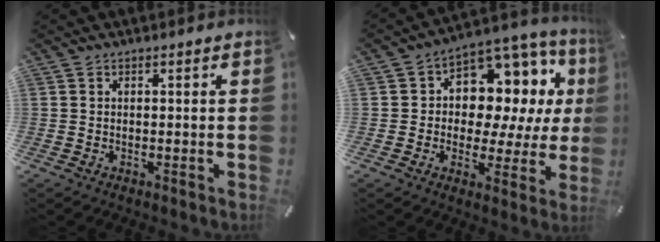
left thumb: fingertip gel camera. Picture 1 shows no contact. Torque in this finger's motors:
{"motor_torque": [0.64, 0.63, 0.78, 0.36, 0.14]}